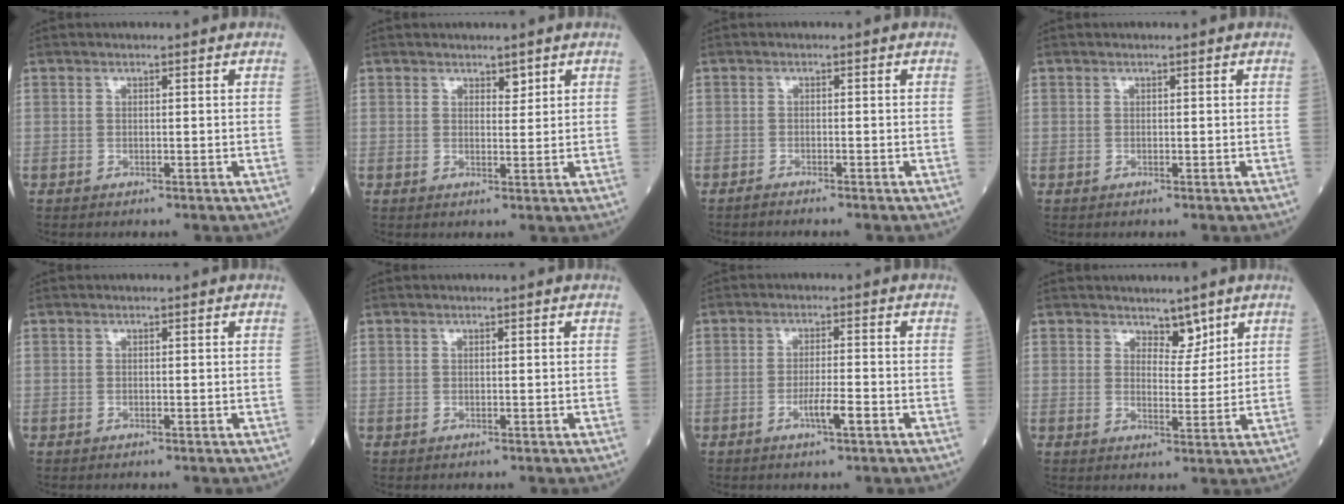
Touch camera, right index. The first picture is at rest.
{"total": 1.5, "force": [1.2, 0.6, 0.7], "torque": [-0.012, -0.005, 0.018]}
{"total": 2.3, "force": [-2.1, -0.4, 0.7], "torque": [-0.021, -0.003, -0.036]}
{"total": 0.0}
{"total": 0.0}
{"total": 0.0}
{"total": 3.7, "force": [-1.6, 0.1, 3.3], "torque": [-0.060, -0.002, -0.030]}
{"total": 3.4, "force": [2.8, 1.5, 1.1], "torque": [-0.015, -0.009, 0.049]}